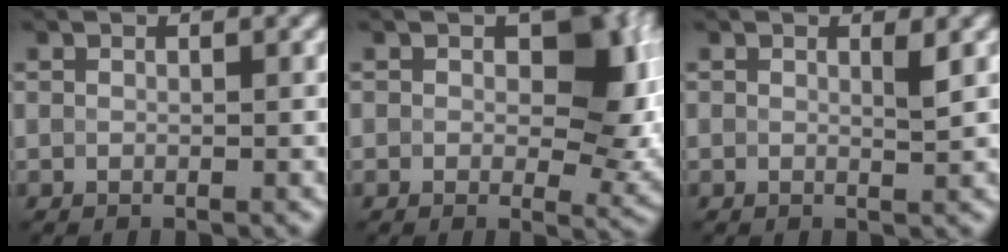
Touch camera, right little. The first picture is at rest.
{"total": 7.0, "force": [0.7, 4.2, 5.5], "torque": [-0.056, -0.001, 0.005]}
{"total": 0.9, "force": [0.3, 0.1, 0.8], "torque": [-0.015, -0.002, 0.003]}